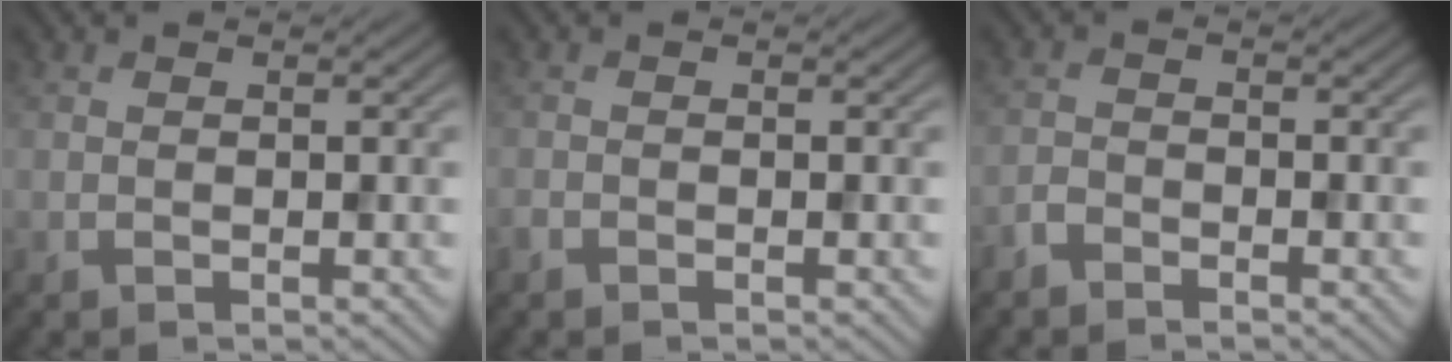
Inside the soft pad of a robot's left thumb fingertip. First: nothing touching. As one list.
[{"total": 0.7, "force": [-0.6, 0.2, 0.2], "torque": [-0.005, -0.002, -0.013]}, {"total": 1.7, "force": [-1.5, 0.5, 0.4], "torque": [-0.009, 0.001, -0.038]}]